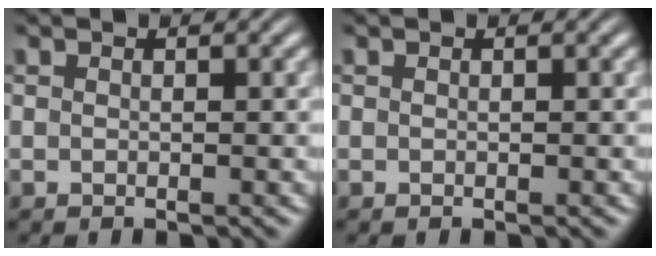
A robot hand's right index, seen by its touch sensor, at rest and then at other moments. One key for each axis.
{"total": 0.0}